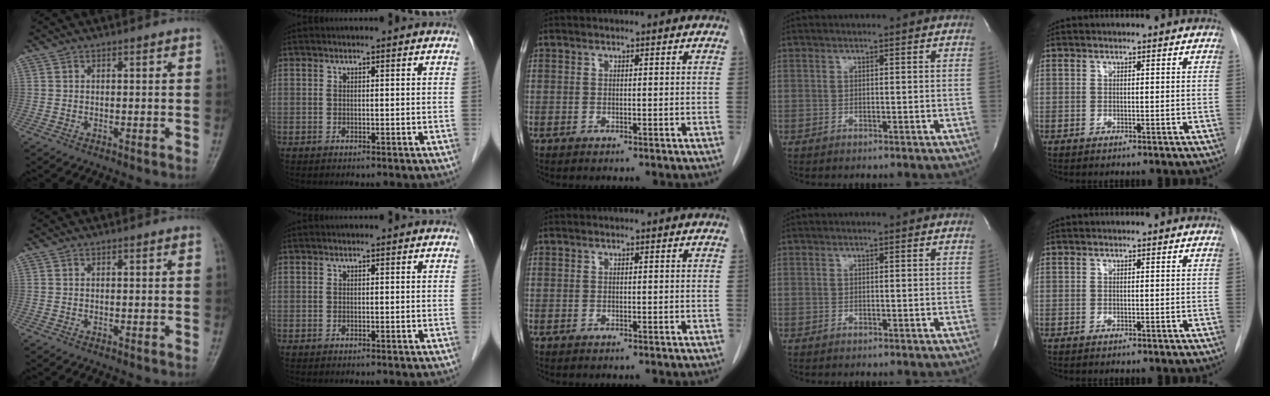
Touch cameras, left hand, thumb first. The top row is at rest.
{}